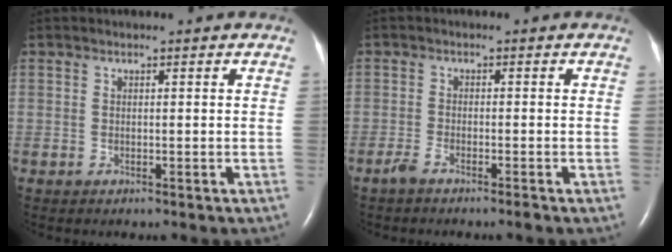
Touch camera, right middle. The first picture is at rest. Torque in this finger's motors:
{"motor_torque": [-0.05, 0.04, -0.01, 0.01]}